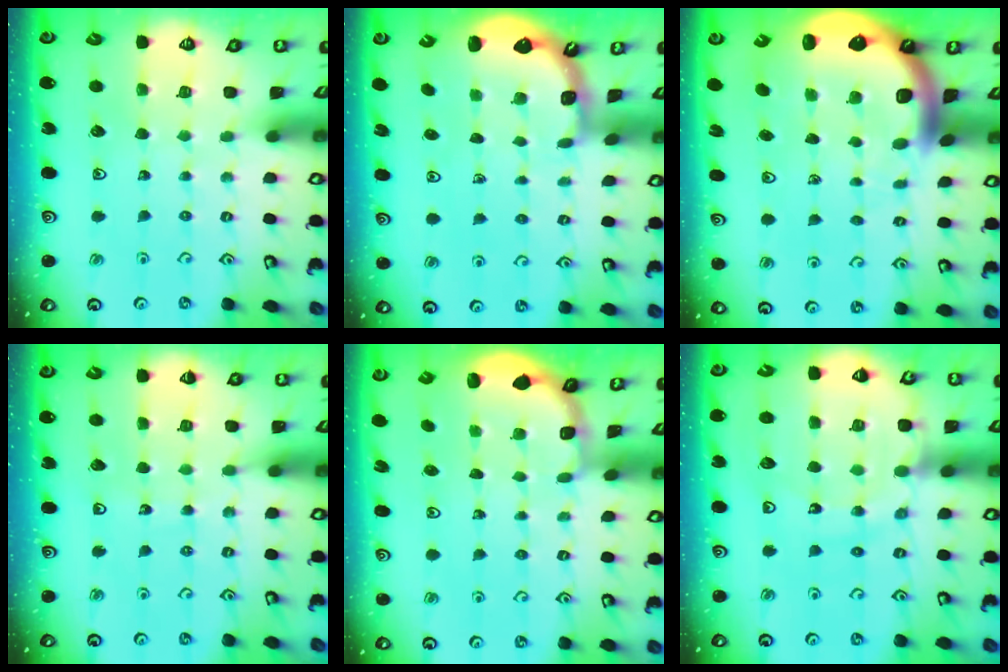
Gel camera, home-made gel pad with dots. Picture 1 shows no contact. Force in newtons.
{"total": 1.4, "press": 1.3, "slide": 0.1}
{"total": 8.3, "press": 8.2, "slide": 1.1}
{"total": 3.8, "press": 3.8, "slide": 0.4}
{"total": 2.0, "press": 1.8, "slide": 0.7}
{"total": 13.5, "press": 13.4, "slide": 1.5}